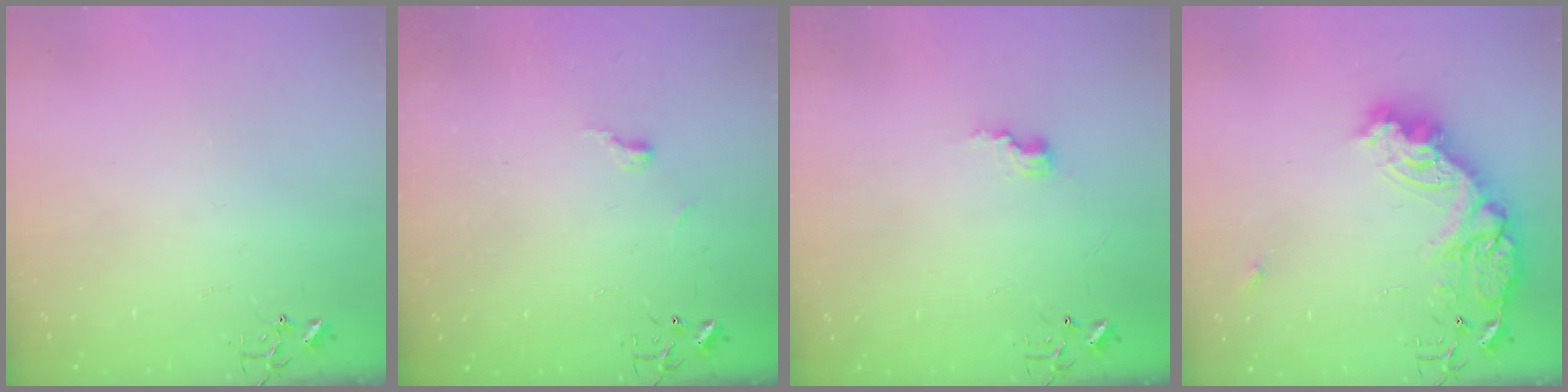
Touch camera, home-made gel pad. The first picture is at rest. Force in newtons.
{"total": 3.8, "press": 3.8, "slide": 0.5}
{"total": 7.0, "press": 7.0, "slide": 0.6}
{"total": 18.7, "press": 18.7, "slide": 1.3}